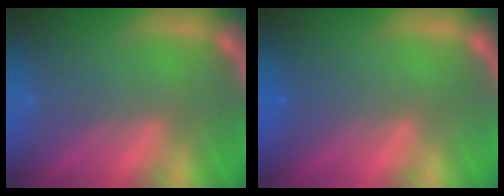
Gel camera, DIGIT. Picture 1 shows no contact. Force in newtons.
{"total": 1.5}